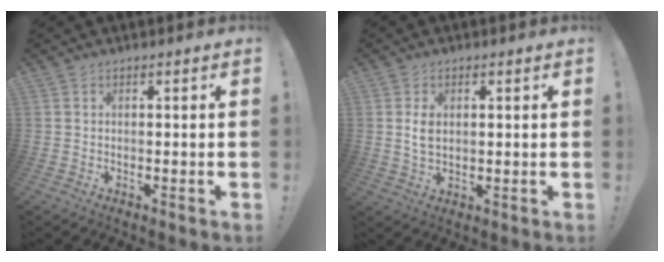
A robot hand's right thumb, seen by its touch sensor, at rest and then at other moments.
{"total": 4.0, "force": [0.9, 2.5, 3.0], "torque": [-0.049, -0.006, 0.013]}